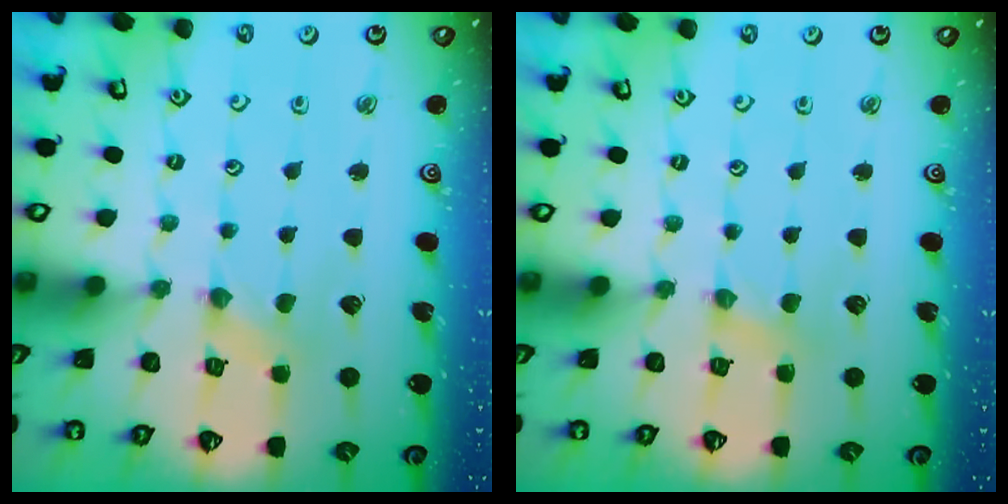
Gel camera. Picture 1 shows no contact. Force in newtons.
{"total": 2.0, "press": 2.0, "slide": 0.3}